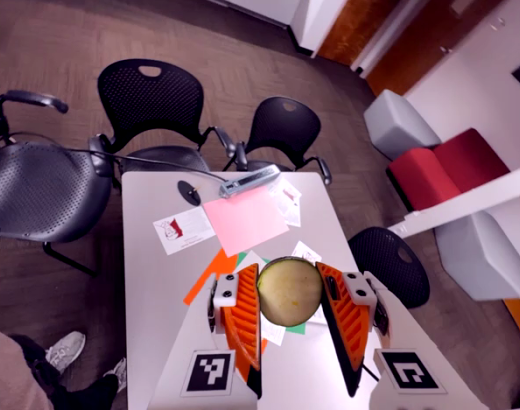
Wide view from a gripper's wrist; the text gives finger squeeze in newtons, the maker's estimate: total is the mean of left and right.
{"total": 13.3, "left": 13.7, "right": 13.0}